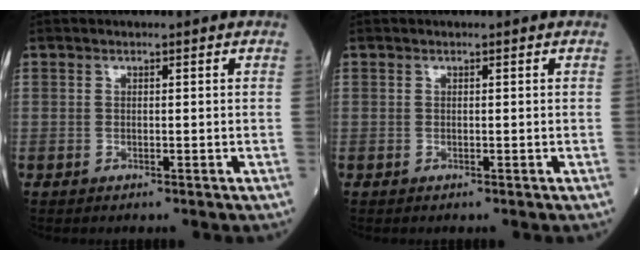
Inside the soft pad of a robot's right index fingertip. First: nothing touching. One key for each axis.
{"total": 0.0}